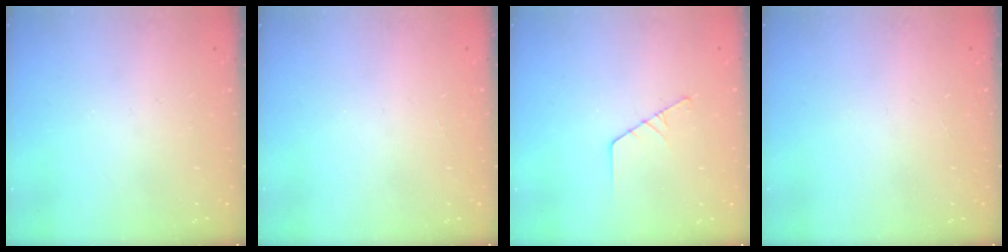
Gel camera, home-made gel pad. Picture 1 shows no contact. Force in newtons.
{"total": 0.0}
{"total": 2.9, "press": 2.9, "slide": 0.3}
{"total": 0.0}